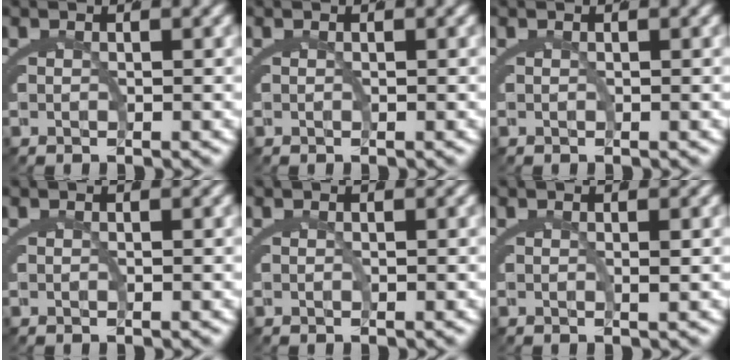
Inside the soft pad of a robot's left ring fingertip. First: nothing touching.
{"total": 0.0}
{"total": 0.0}
{"total": 0.0}
{"total": 0.0}
{"total": 0.7, "force": [0.1, -0.1, 0.6], "torque": [-0.012, -0.004, 0.003]}